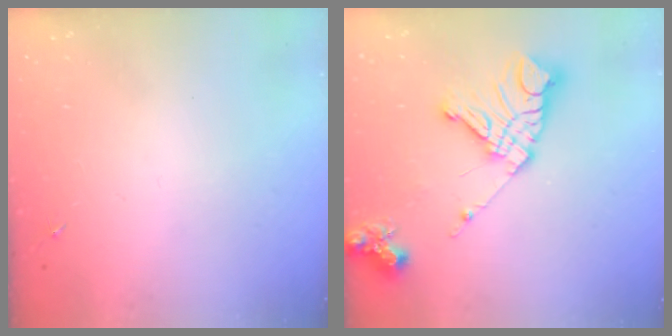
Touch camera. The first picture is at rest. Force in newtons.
{"total": 16.4, "press": 16.3, "slide": 1.9}